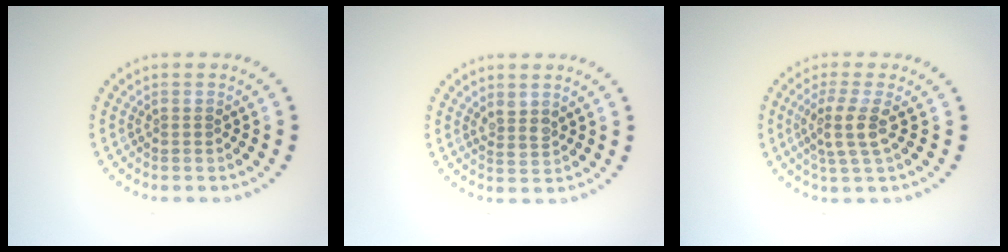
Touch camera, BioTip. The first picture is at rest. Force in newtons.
{"total": 1.3, "press": 1.1, "slide": 0.8}
{"total": 2.9, "press": 2.3, "slide": 1.8}